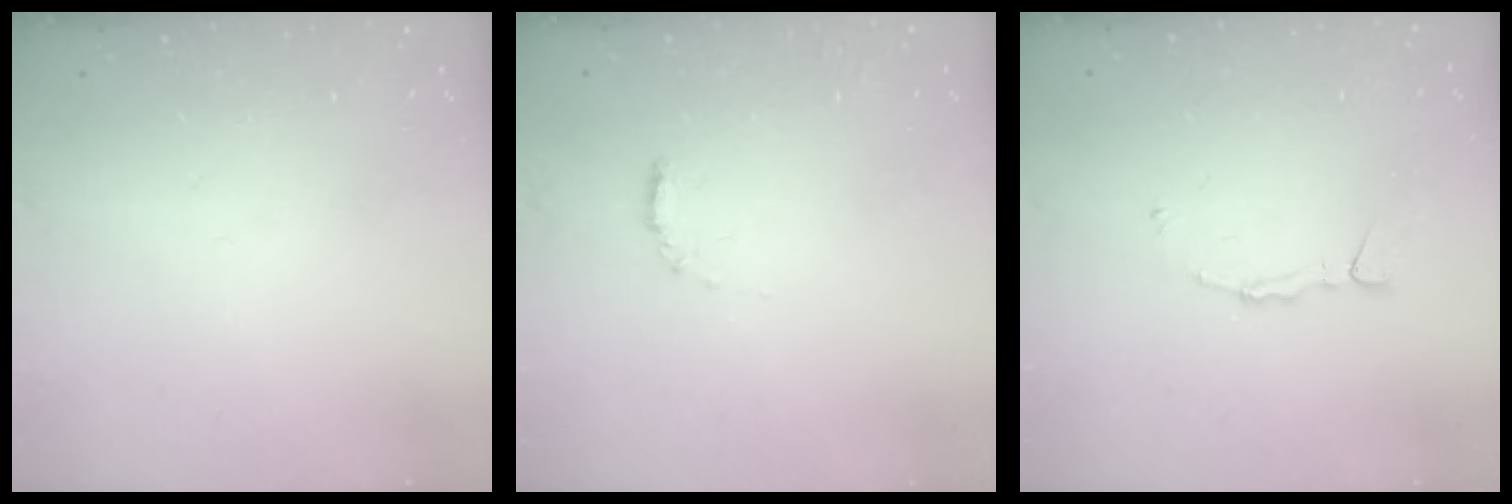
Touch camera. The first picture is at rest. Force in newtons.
{"total": 4.5, "press": 4.5, "slide": 0.6}
{"total": 4.0, "press": 3.9, "slide": 0.5}